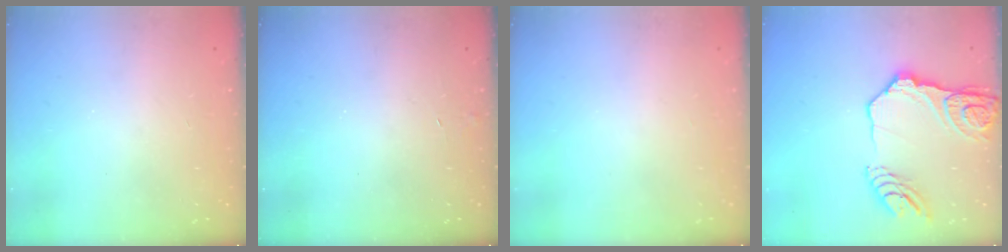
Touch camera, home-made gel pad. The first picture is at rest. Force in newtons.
{"total": 4.3, "press": 4.2, "slide": 0.4}
{"total": 0.0}
{"total": 18.3, "press": 18.2, "slide": 1.9}